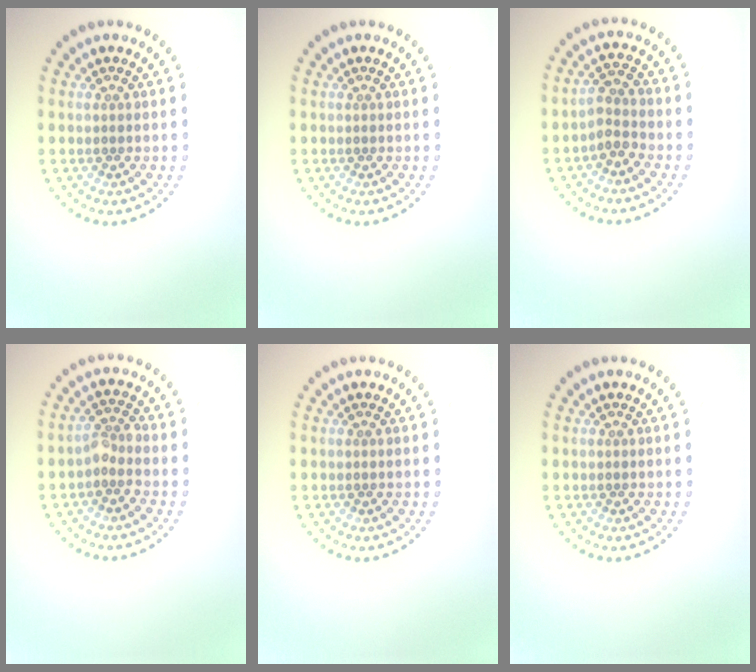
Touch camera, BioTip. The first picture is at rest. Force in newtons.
{"total": 0.0}
{"total": 1.9, "press": 1.5, "slide": 1.0}
{"total": 1.9, "press": 1.5, "slide": 1.2}
{"total": 0.0}
{"total": 0.0}